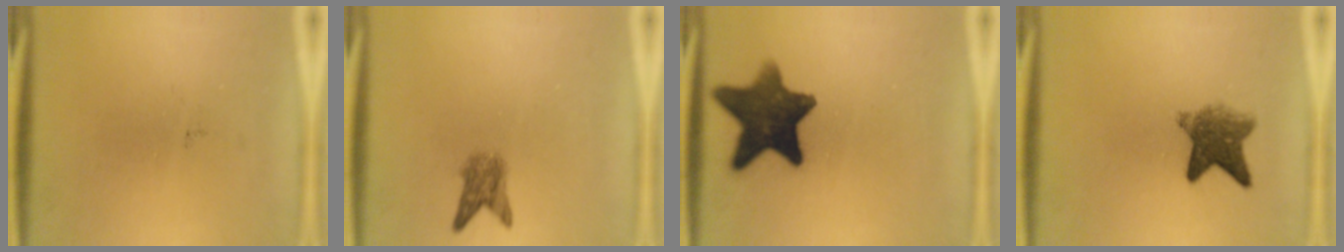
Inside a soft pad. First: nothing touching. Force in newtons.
{"total": 3.2}
{"total": 12.4}
{"total": 6.1}